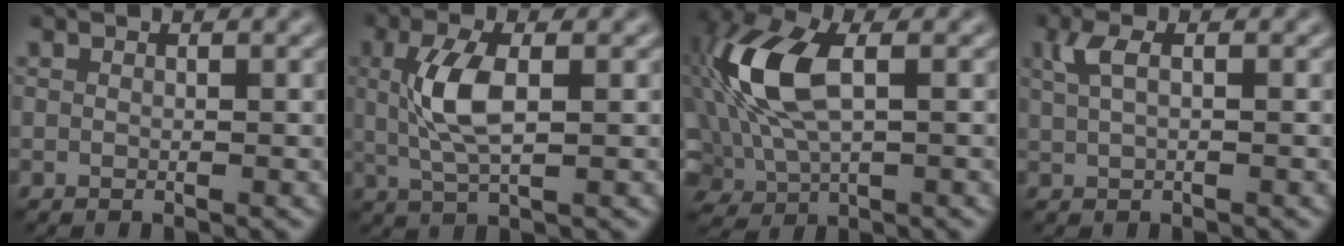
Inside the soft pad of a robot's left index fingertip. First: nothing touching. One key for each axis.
{"total": 4.7, "fx": 0.6, "fy": 1.7, "fz": 4.3, "tx": -0.098, "ty": 0.007, "tz": 0.012}
{"total": 9.4, "fx": 1.1, "fy": 5.1, "fz": 7.8, "tx": -0.186, "ty": 0.012, "tz": 0.017}
{"total": 2.1, "fx": 0.9, "fy": 0.7, "fz": 1.8, "tx": -0.039, "ty": 0.005, "tz": 0.018}